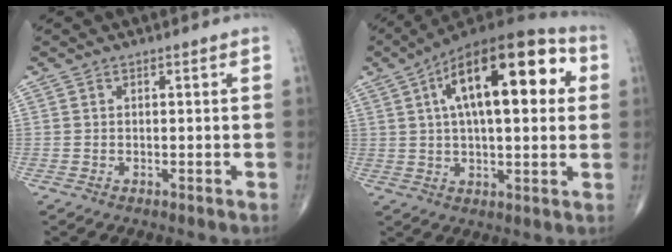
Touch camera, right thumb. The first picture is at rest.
{"total": 22.7, "force": [6.1, 9.5, 19.7], "torque": [-0.296, 0.020, 0.086]}